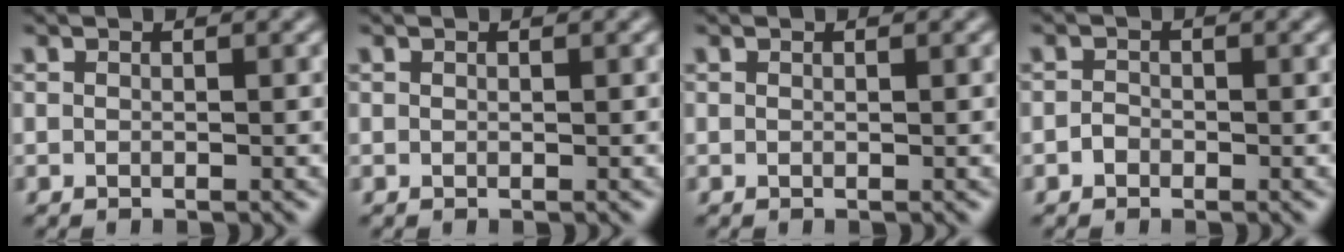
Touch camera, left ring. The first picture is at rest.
{"total": 0.0}
{"total": 0.0}
{"total": 0.9, "force": [-0.4, 0.7, 0.2], "torque": [-0.004, 0.000, -0.010]}